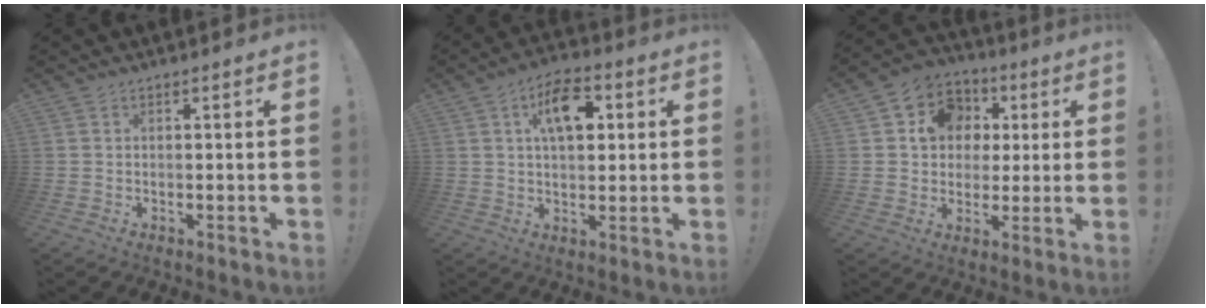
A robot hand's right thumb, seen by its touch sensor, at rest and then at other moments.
{"total": 12.1, "force": [3.9, 6.9, 9.2], "torque": [-0.131, 0.004, 0.065]}
{"total": 11.9, "force": [2.7, 10.7, 4.5], "torque": [-0.065, -0.004, 0.060]}